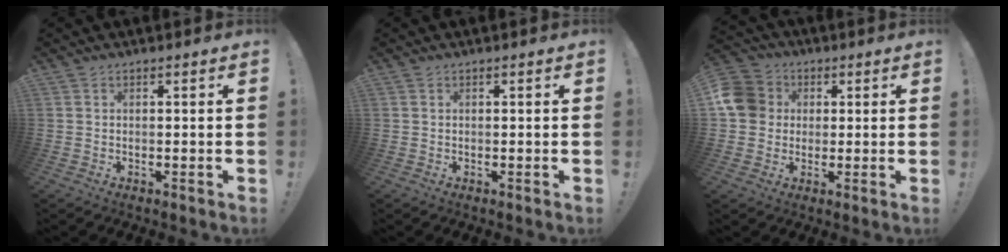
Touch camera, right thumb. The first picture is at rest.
{"total": 0.0}
{"total": 11.2, "force": [1.3, 10.2, 4.5], "torque": [-0.064, 0.012, 0.030]}